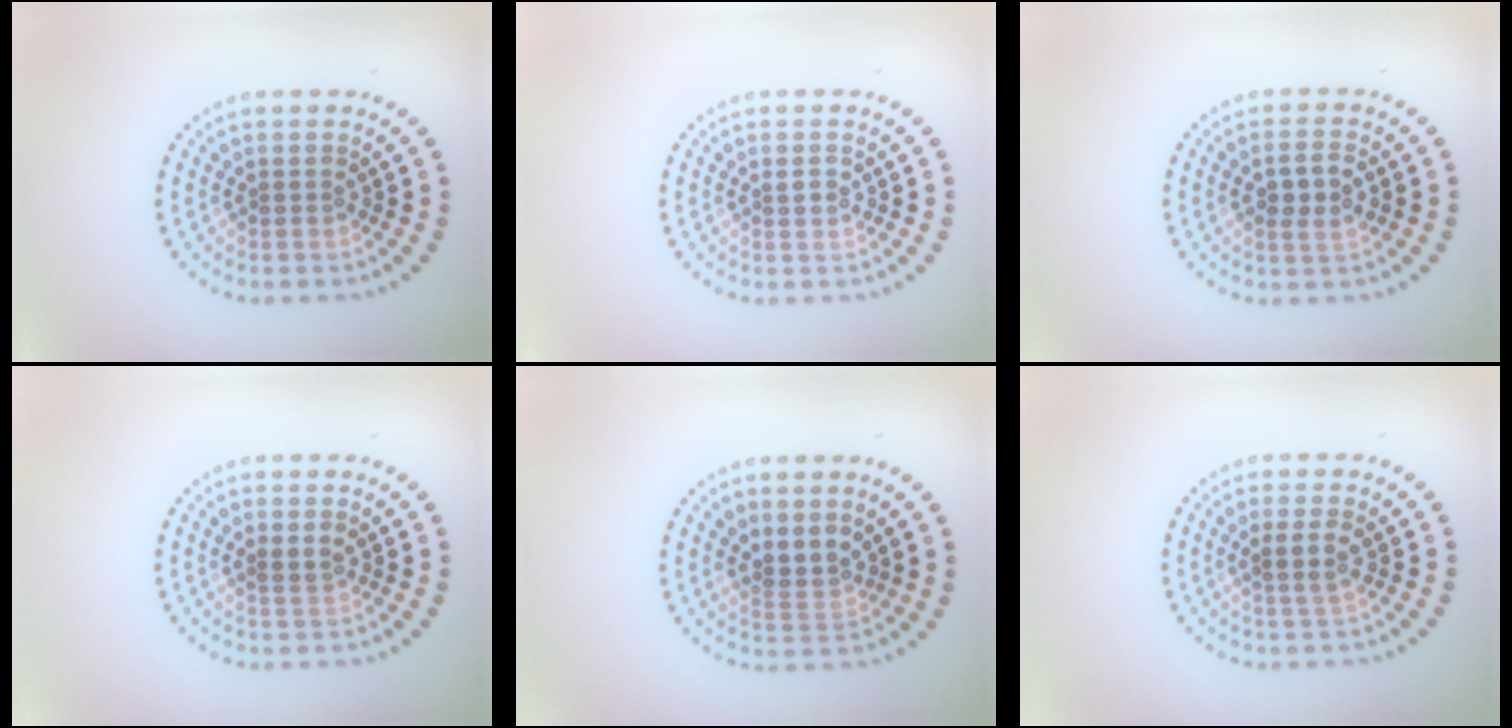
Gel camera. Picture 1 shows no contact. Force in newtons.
{"total": 0.6, "press": 0.6, "slide": 0.1}
{"total": 2.6, "press": 2.6, "slide": 0.3}
{"total": 1.2, "press": 1.1, "slide": 0.4}
{"total": 2.4, "press": 2.1, "slide": 1.3}
{"total": 1.9, "press": 1.6, "slide": 1.0}